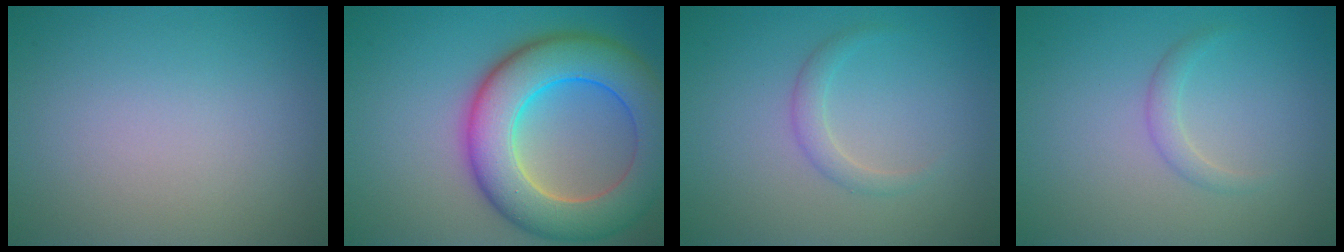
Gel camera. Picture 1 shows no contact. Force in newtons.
{"total": 10.6, "press": 10.5, "slide": 0.5}
{"total": 1.5, "press": 1.5, "slide": 0.1}
{"total": 1.2, "press": 1.2, "slide": 0.0}